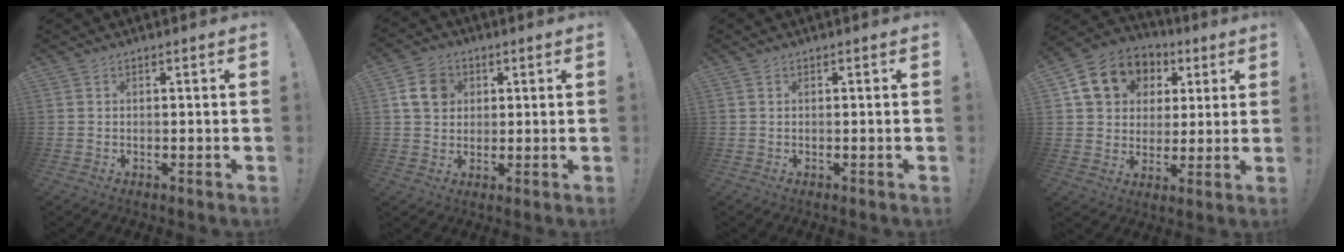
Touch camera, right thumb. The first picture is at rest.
{"total": 8.9, "force": [2.9, 7.5, 3.8], "torque": [-0.059, 0.003, 0.062]}
{"total": 0.0}
{"total": 14.7, "force": [6.2, 11.8, 6.3], "torque": [-0.087, -0.024, 0.129]}